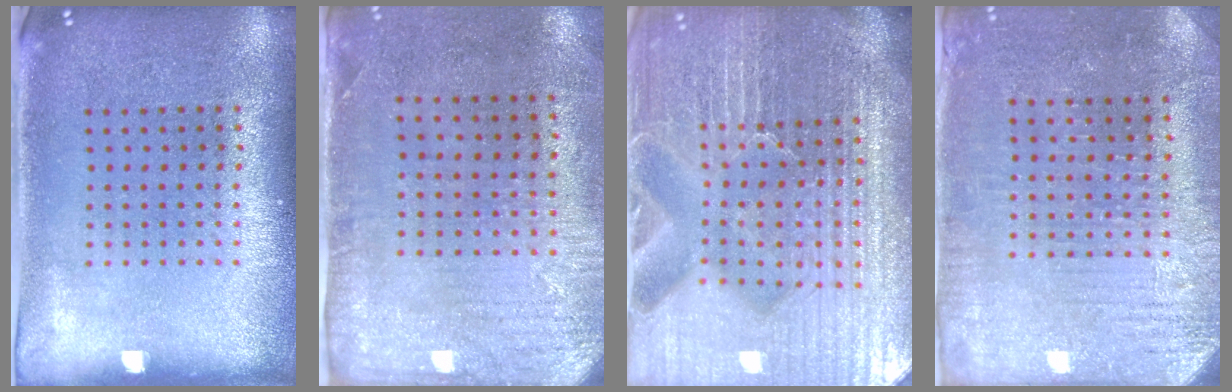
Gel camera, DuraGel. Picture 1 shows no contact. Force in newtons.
{"total": 2.9, "press": 2.3, "slide": 1.7}
{"total": 6.5, "press": 5.8, "slide": 3.0}
{"total": 3.0, "press": 2.9, "slide": 0.7}